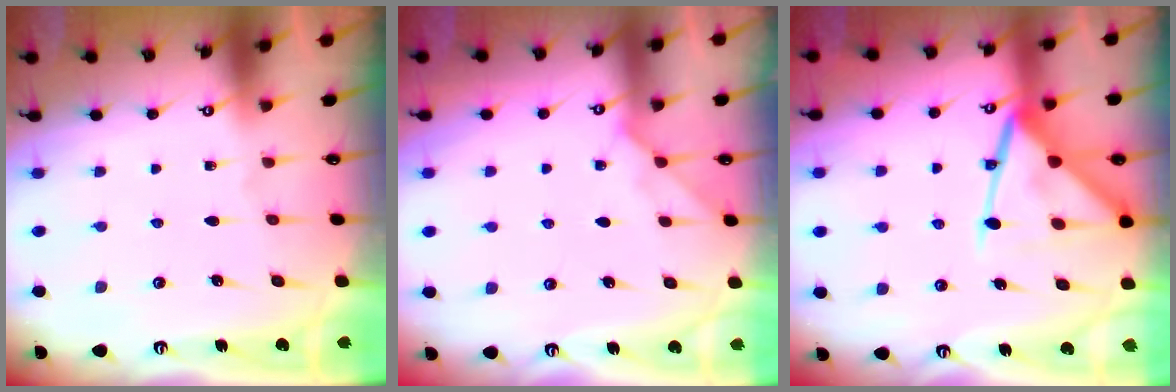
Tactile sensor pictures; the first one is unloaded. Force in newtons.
{"total": 4.7, "press": 4.7, "slide": 0.7}
{"total": 13.3, "press": 13.2, "slide": 1.3}